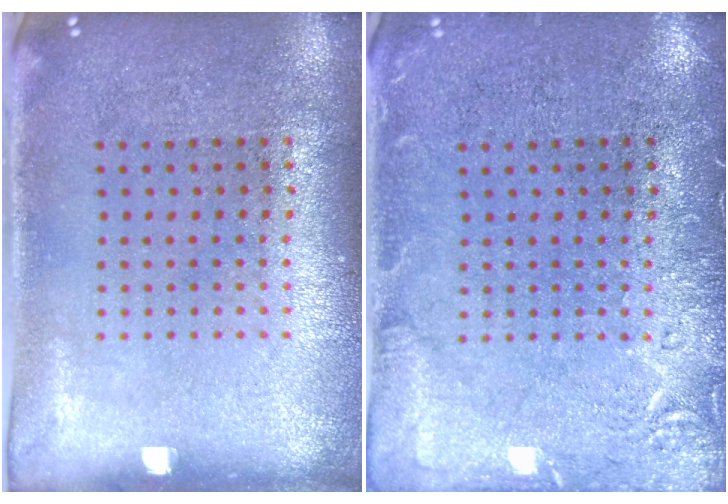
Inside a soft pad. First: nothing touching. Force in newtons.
{"total": 2.7, "press": 2.7, "slide": 0.5}